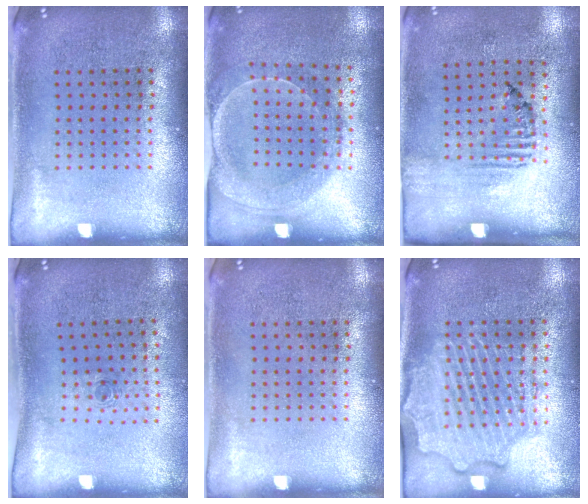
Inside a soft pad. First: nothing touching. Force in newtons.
{"total": 1.7, "press": 1.7, "slide": 0.3}
{"total": 1.6, "press": 1.0, "slide": 1.3}
{"total": 0.5, "press": 0.3, "slide": 0.5}
{"total": 0.0}
{"total": 2.5, "press": 2.4, "slide": 0.3}